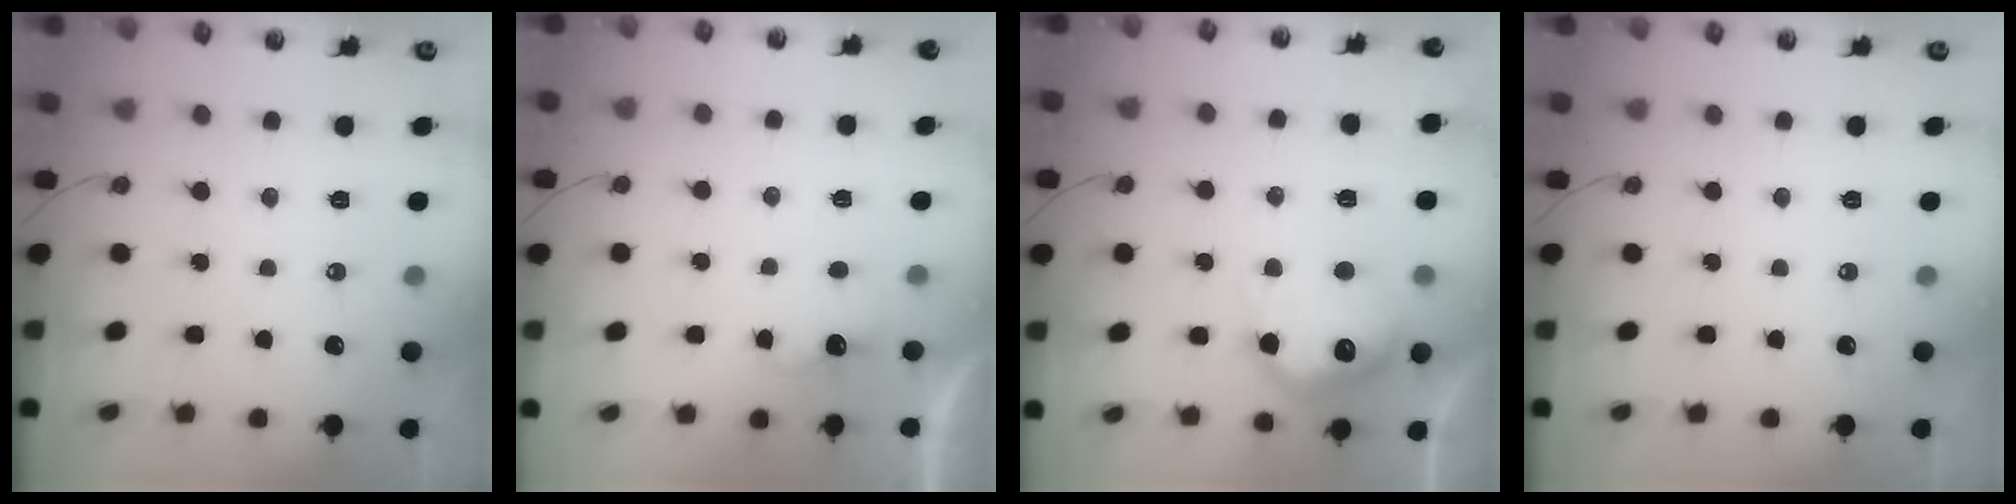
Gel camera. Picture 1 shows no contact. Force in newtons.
{"total": 2.8, "press": 2.7, "slide": 0.9}
{"total": 15.0, "press": 15.0, "slide": 0.4}
{"total": 0.0}